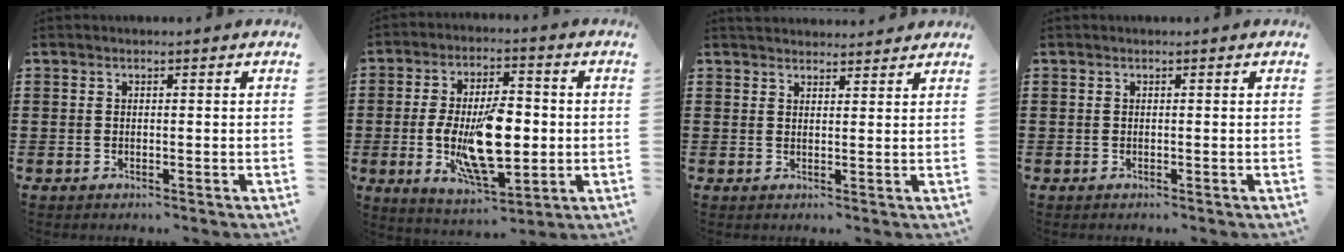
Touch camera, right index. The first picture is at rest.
{"total": 13.5, "force": [-1.3, 5.9, 12.0], "torque": [-0.228, -0.010, -0.024]}
{"total": 2.0, "force": [1.9, 0.2, -0.3], "torque": [0.009, -0.003, 0.037]}
{"total": 0.0}